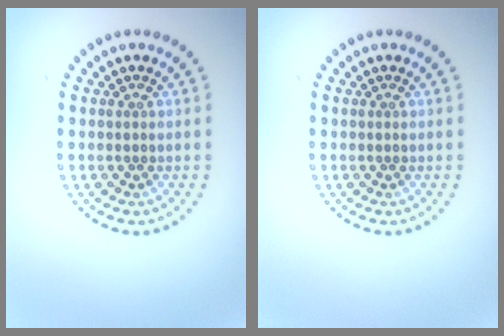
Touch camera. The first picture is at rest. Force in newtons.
{"total": 0.0}